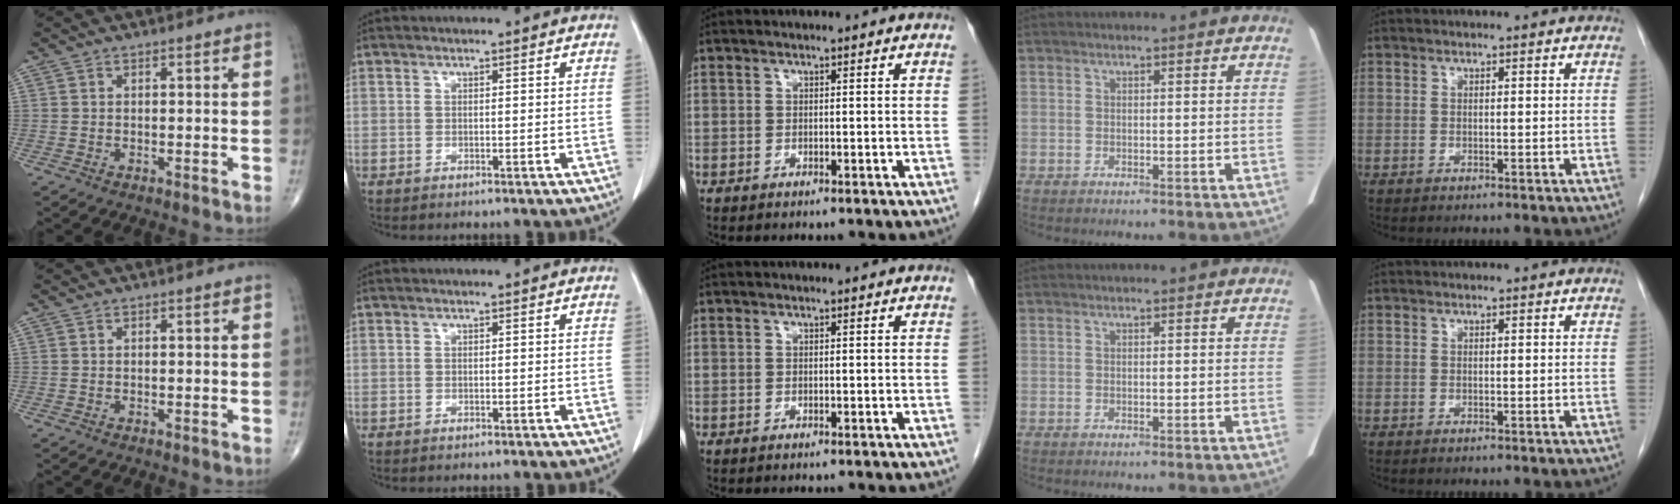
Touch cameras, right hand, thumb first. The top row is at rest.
{}